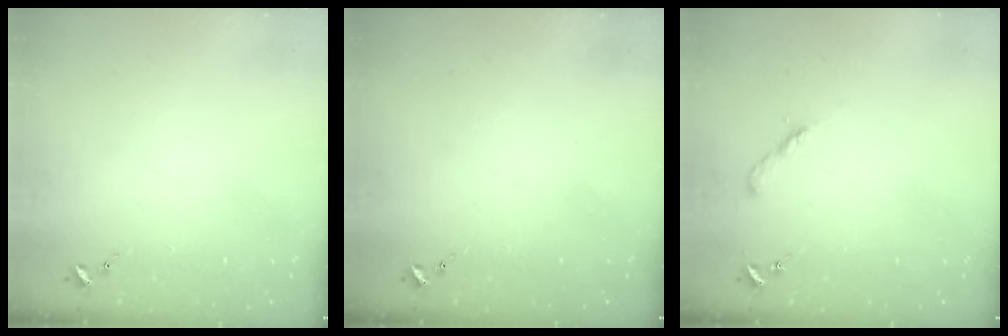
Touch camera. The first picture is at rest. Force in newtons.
{"total": 0.0}
{"total": 2.0, "press": 2.0, "slide": 0.2}